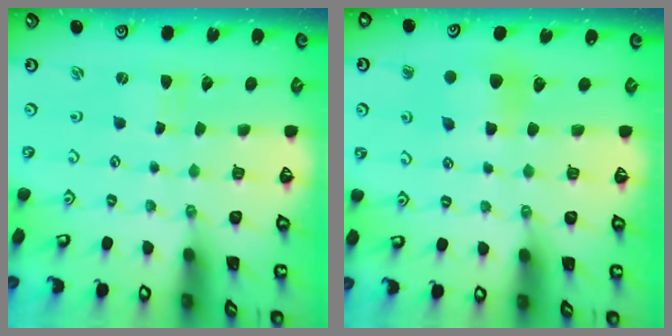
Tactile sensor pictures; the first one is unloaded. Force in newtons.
{"total": 6.9, "press": 6.9, "slide": 0.3}